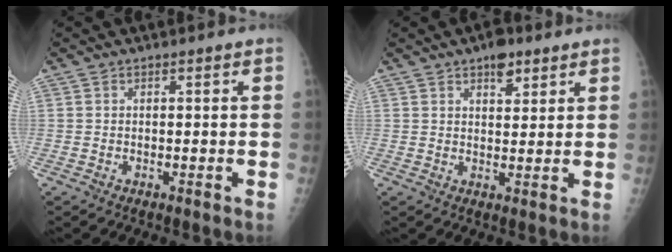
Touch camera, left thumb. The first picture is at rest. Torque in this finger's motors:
{"motor_torque": [0.46, 0.19, 0.47, -0.09, 0.12]}